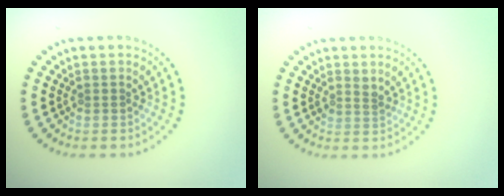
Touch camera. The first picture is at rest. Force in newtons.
{"total": 1.0, "press": 0.8, "slide": 0.6}